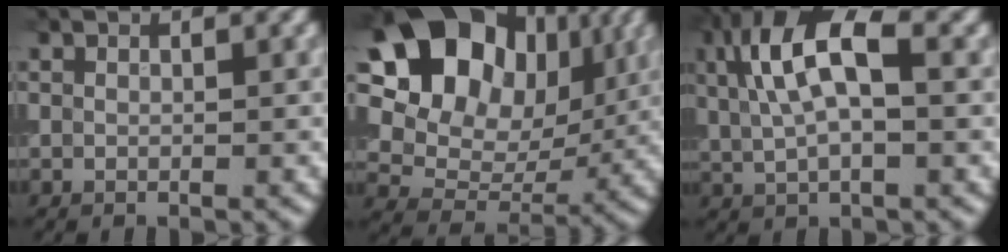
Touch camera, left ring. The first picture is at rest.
{"total": 13.9, "force": [5.3, 10.1, 8.0], "torque": [-0.141, 0.020, 0.088]}
{"total": 7.5, "force": [1.9, 3.1, 6.6], "torque": [-0.133, 0.012, 0.028]}